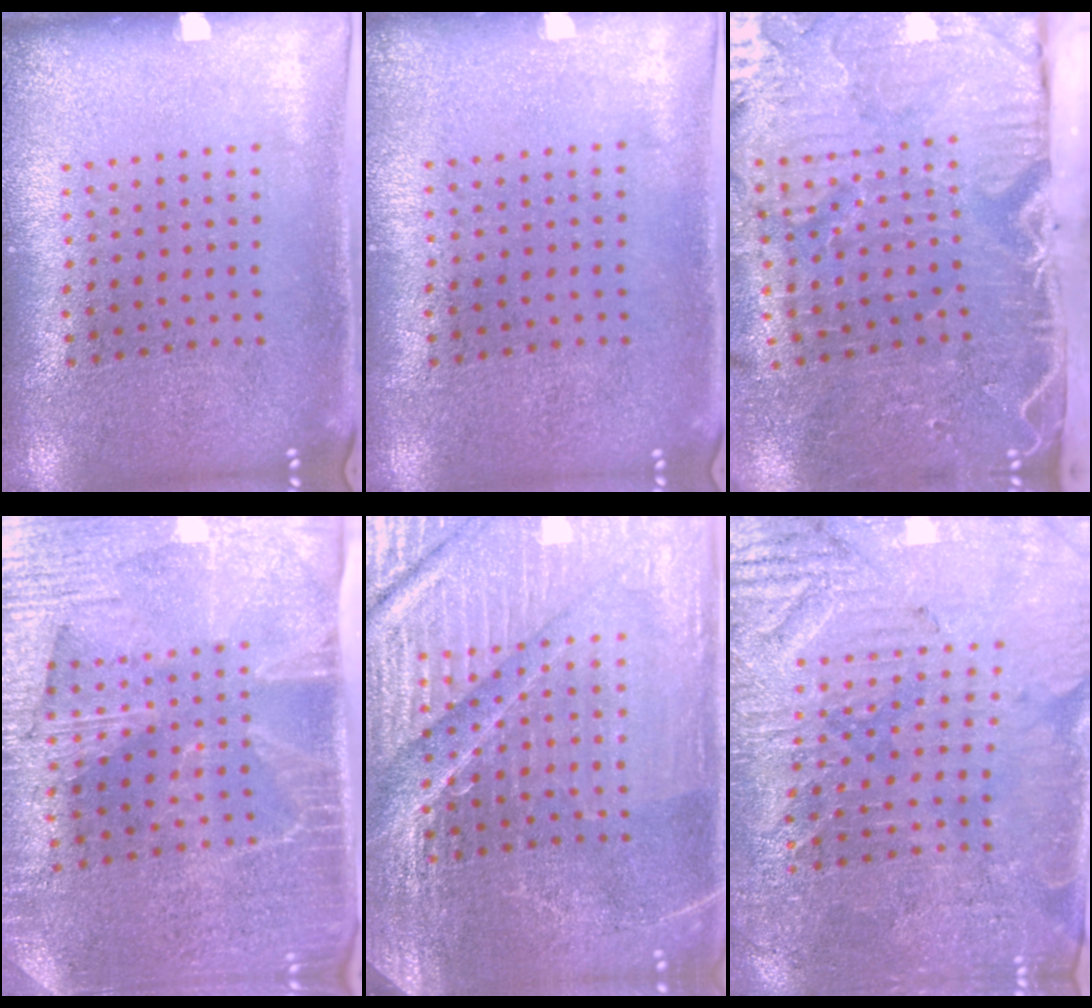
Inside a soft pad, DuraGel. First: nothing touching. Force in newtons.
{"total": 0.0}
{"total": 5.4, "press": 4.4, "slide": 3.1}
{"total": 4.0, "press": 3.4, "slide": 2.0}
{"total": 5.1, "press": 4.8, "slide": 1.8}
{"total": 3.5, "press": 3.3, "slide": 1.0}